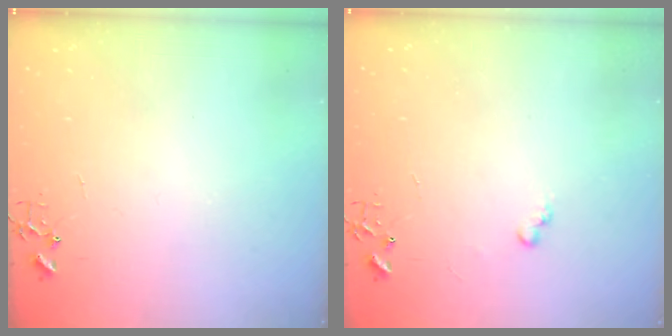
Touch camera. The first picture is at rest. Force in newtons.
{"total": 5.1, "press": 5.1, "slide": 0.4}